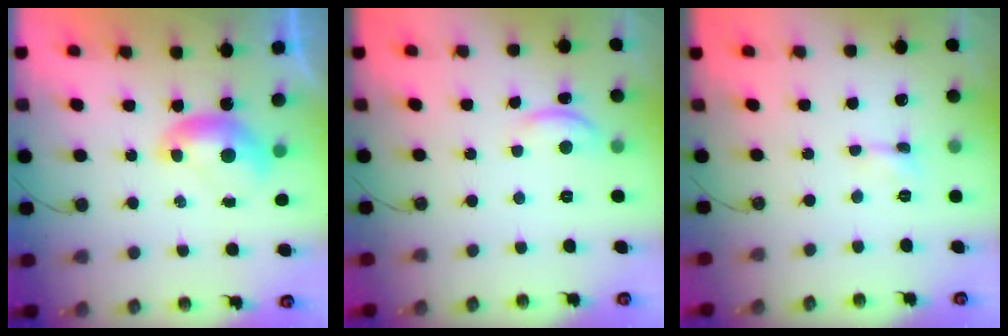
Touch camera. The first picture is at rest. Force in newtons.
{"total": 2.1, "press": 2.0, "slide": 0.4}
{"total": 0.0}